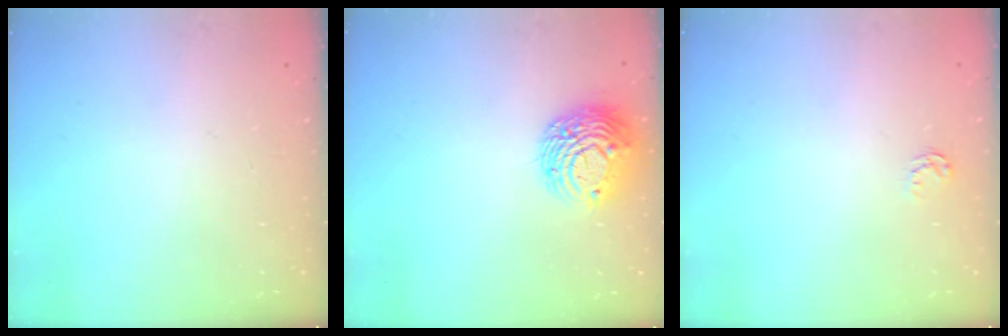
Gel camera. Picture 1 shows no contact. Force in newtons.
{"total": 11.0, "press": 10.9, "slide": 1.0}
{"total": 2.5, "press": 2.5, "slide": 0.4}